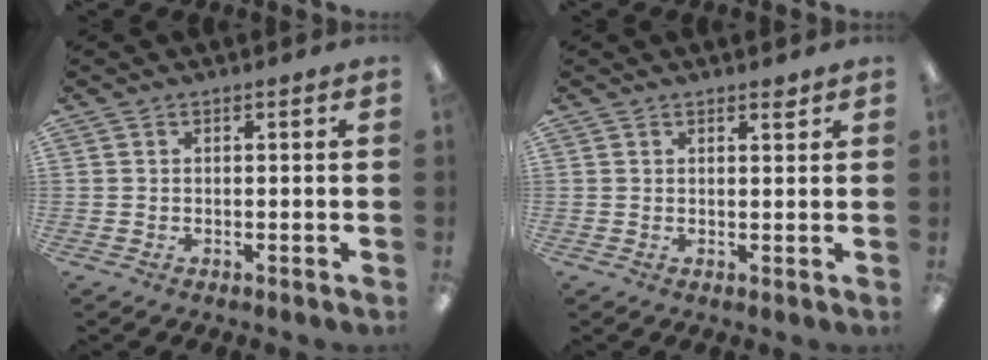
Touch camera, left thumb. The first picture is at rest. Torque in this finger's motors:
{"motor_torque": [-0.02, -0.04, -0.75, 0.20, -0.02]}